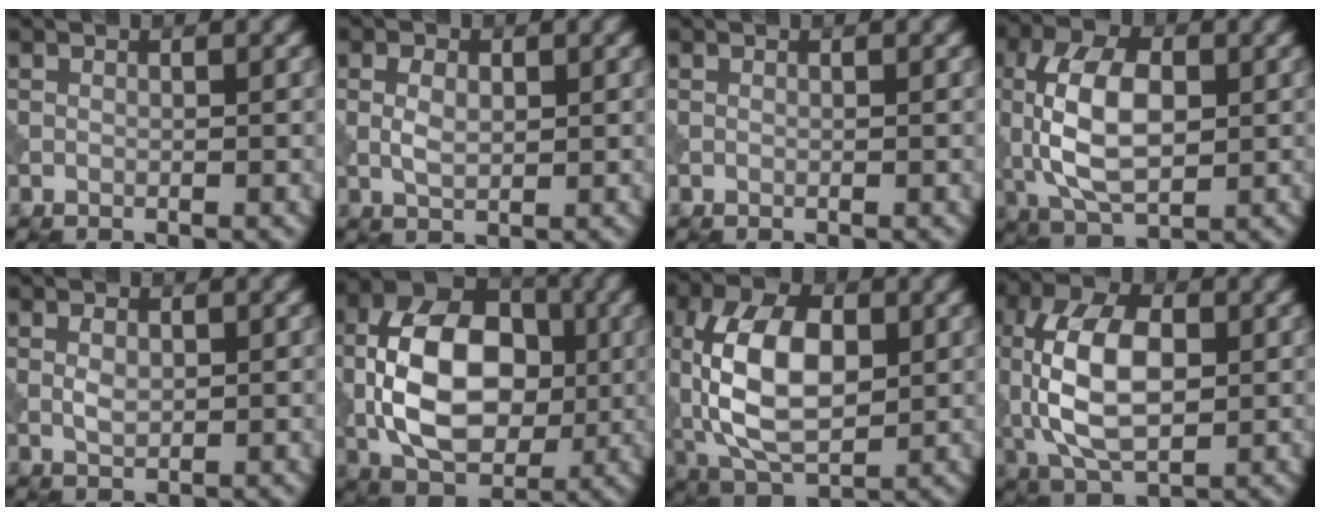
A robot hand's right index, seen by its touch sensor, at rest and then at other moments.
{"total": 2.2, "force": [0.2, 1.3, 1.8], "torque": [-0.040, 0.001, 0.004]}
{"total": 0.0}
{"total": 7.9, "force": [0.0, 4.3, 6.6], "torque": [-0.138, 0.008, -0.003]}
{"total": 1.7, "force": [0.2, 1.0, 1.3], "torque": [-0.028, 0.000, 0.006]}
{"total": 10.9, "force": [-0.8, 6.9, 8.4], "torque": [-0.155, 0.013, -0.021]}
{"total": 9.7, "force": [0.5, 5.4, 8.0], "torque": [-0.164, 0.008, 0.007]}
{"total": 9.0, "force": [0.1, 5.0, 7.5], "torque": [-0.159, 0.010, -0.003]}